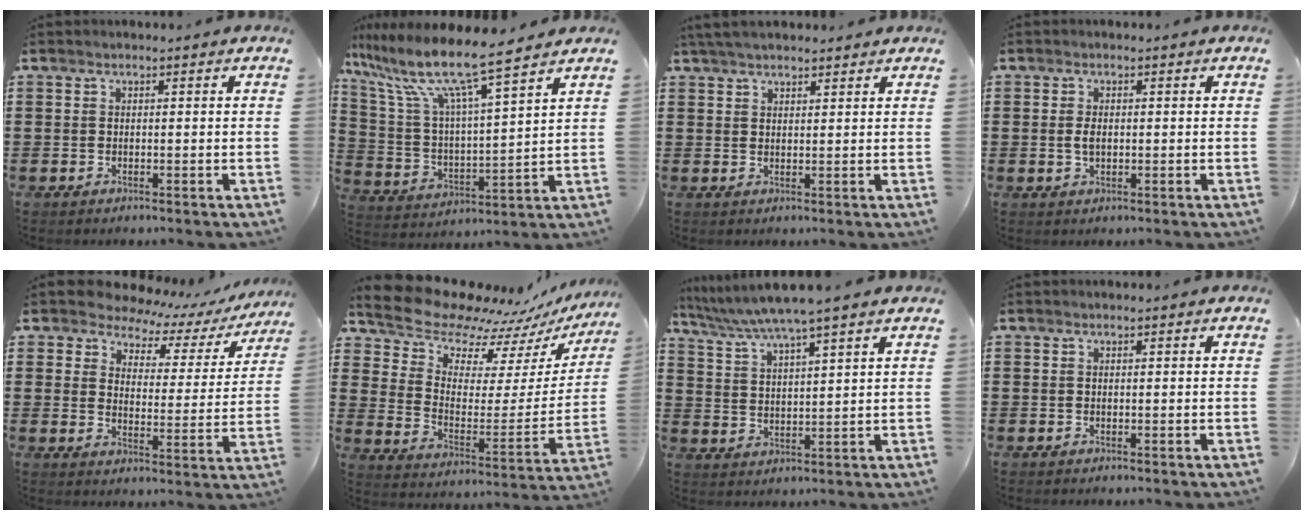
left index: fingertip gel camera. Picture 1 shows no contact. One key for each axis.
{"total": 10.3, "fx": 8.4, "fy": 0.6, "fz": 6.0, "tx": -0.150, "ty": -0.052, "tz": 0.138}
{"total": 3.0, "fx": 2.7, "fy": 0.5, "fz": 1.1, "tx": -0.029, "ty": 0.002, "tz": 0.052}
{"total": 2.0, "fx": -0.1, "fy": 1.1, "fz": 1.7, "tx": -0.043, "ty": 0.001, "tz": -0.005}
{"total": 5.0, "fx": 4.6, "fy": 1.9, "fz": 0.8, "tx": -0.041, "ty": -0.033, "tz": 0.073}
{"total": 10.4, "fx": 9.6, "fy": 3.6, "fz": 2.1, "tx": -0.083, "ty": -0.082, "tz": 0.165}
{"total": 5.6, "fx": 4.9, "fy": -0.6, "fz": 2.7, "tx": -0.069, "ty": -0.024, "tz": 0.083}
{"total": 0.0}